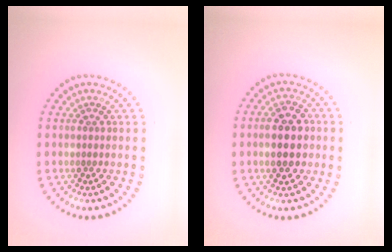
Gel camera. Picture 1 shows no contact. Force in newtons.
{"total": 4.6, "press": 4.6, "slide": 0.3}